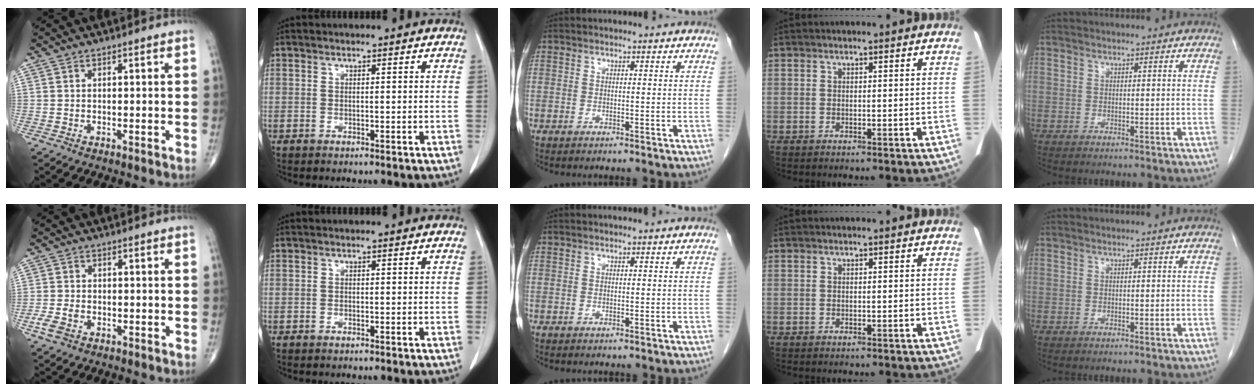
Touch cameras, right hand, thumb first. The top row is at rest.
{"thumb": {"total": 3.9, "force": [-1.6, 2.7, 2.4], "torque": [-0.054, 0.008, -0.029]}}